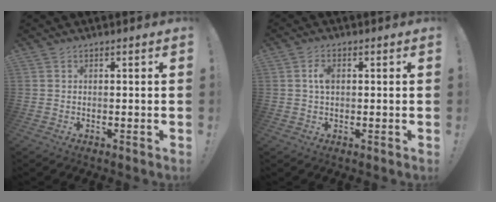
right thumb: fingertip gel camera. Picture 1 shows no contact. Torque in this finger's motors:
{"motor_torque": [0.00, 0.00, 0.00, 0.00, 0.00]}